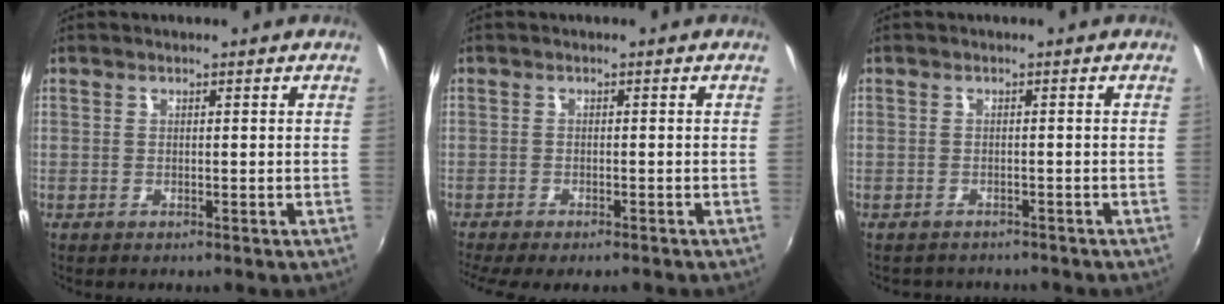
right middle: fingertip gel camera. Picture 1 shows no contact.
{"total": 5.4, "force": [-4.5, 0.9, 2.8], "torque": [-0.068, -0.027, -0.073]}
{"total": 3.6, "force": [-3.3, 1.3, 0.8], "torque": [-0.020, -0.015, -0.046]}